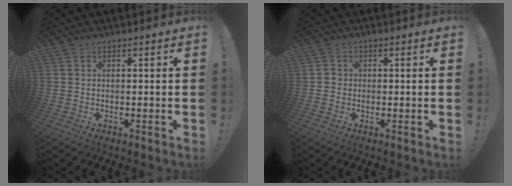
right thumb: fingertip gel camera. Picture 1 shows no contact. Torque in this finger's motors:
{"motor_torque": [-0.13, 0.06, 0.00, -0.02, 0.09]}